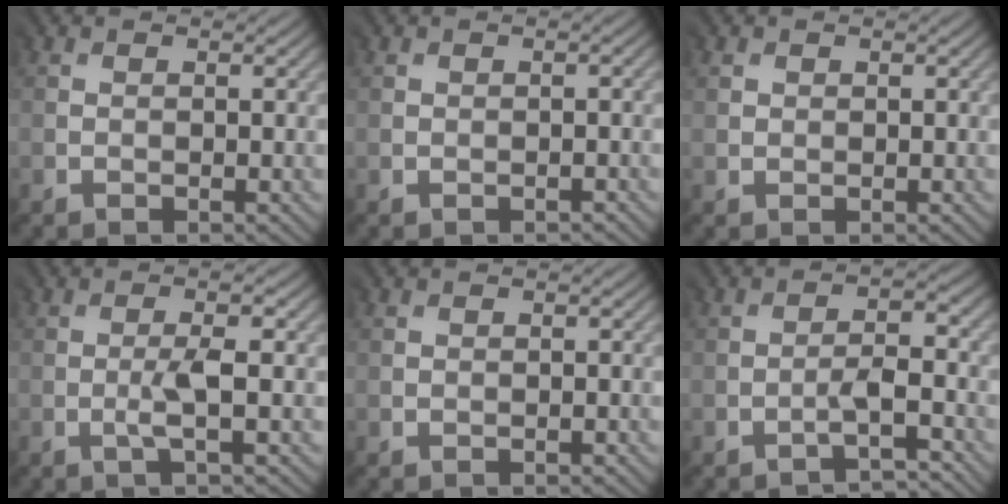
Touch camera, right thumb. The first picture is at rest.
{"total": 1.6, "force": [-0.4, -0.7, -1.3], "torque": [0.024, 0.003, -0.005]}
{"total": 1.2, "force": [0.8, 0.8, -0.2], "torque": [0.009, -0.002, 0.017]}
{"total": 1.5, "force": [-0.6, -0.6, 1.2], "torque": [-0.026, 0.003, -0.015]}
{"total": 0.7, "force": [0.0, -0.2, -0.7], "torque": [0.015, 0.000, 0.001]}
{"total": 2.2, "force": [-2.1, -0.5, 0.0], "torque": [-0.002, 0.011, -0.043]}